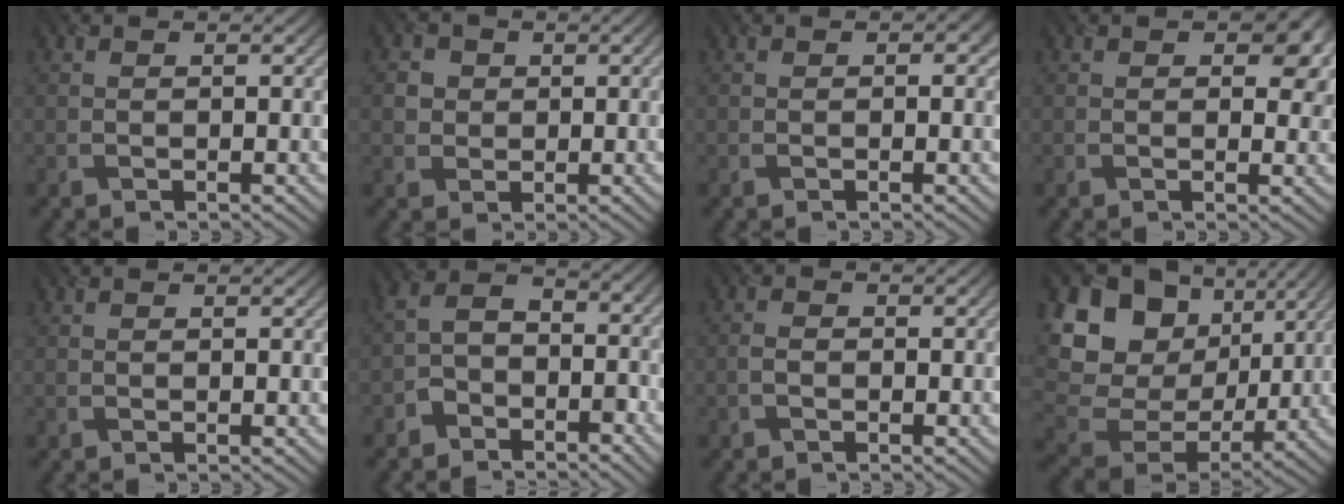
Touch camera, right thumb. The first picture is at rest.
{"total": 3.0, "force": [0.6, 2.8, 1.0], "torque": [-0.034, -0.006, 0.009]}
{"total": 0.8, "force": [0.1, 0.6, 0.5], "torque": [-0.006, -0.002, -0.001]}
{"total": 4.0, "force": [1.6, 2.6, 2.6], "torque": [-0.031, -0.011, 0.016]}
{"total": 0.0}
{"total": 5.9, "force": [-4.1, 3.5, 2.4], "torque": [-0.038, 0.006, -0.092]}
{"total": 1.3, "force": [-0.7, 0.7, 0.8], "torque": [-0.018, 0.004, -0.016]}
{"total": 16.6, "force": [5.2, 13.1, 8.8], "torque": [-0.224, 0.015, 0.125]}